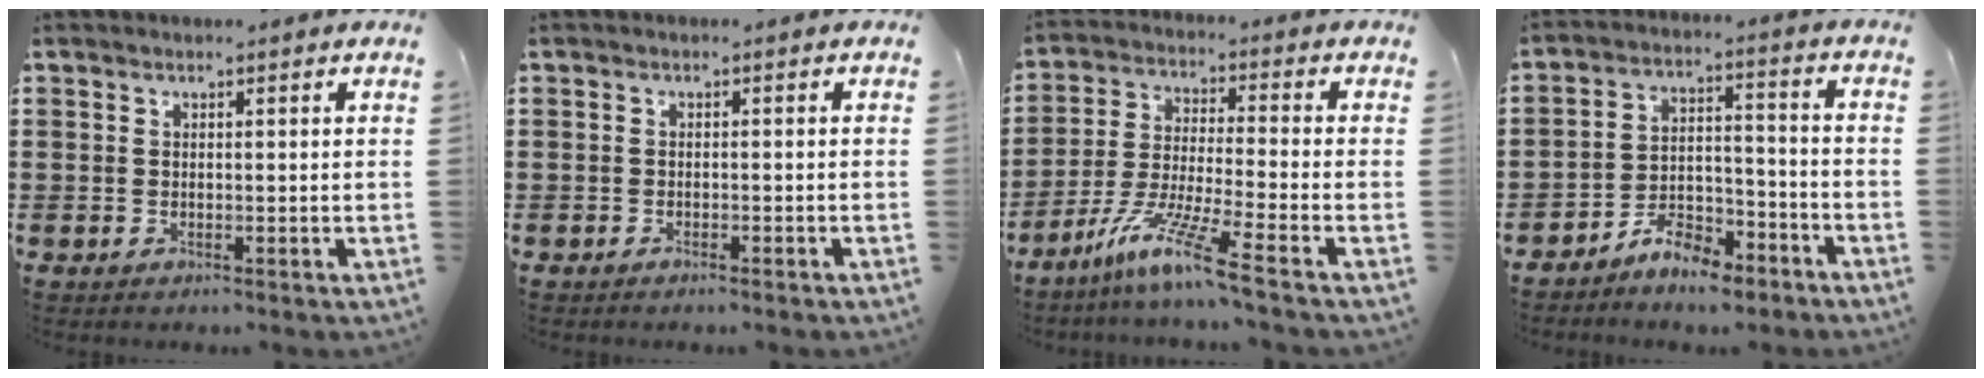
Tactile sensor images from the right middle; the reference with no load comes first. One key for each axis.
{"total": 0.7, "fx": -0.7, "fy": 0.0, "fz": 0.2, "tx": -0.005, "ty": -0.001, "tz": -0.013}
{"total": 9.9, "fx": -7.2, "fy": -0.1, "fz": 6.9, "tx": -0.144, "ty": -0.008, "tz": -0.146}
{"total": 6.8, "fx": -6.3, "fy": 1.7, "fz": 2.1, "tx": -0.037, "ty": 0.015, "tz": -0.121}